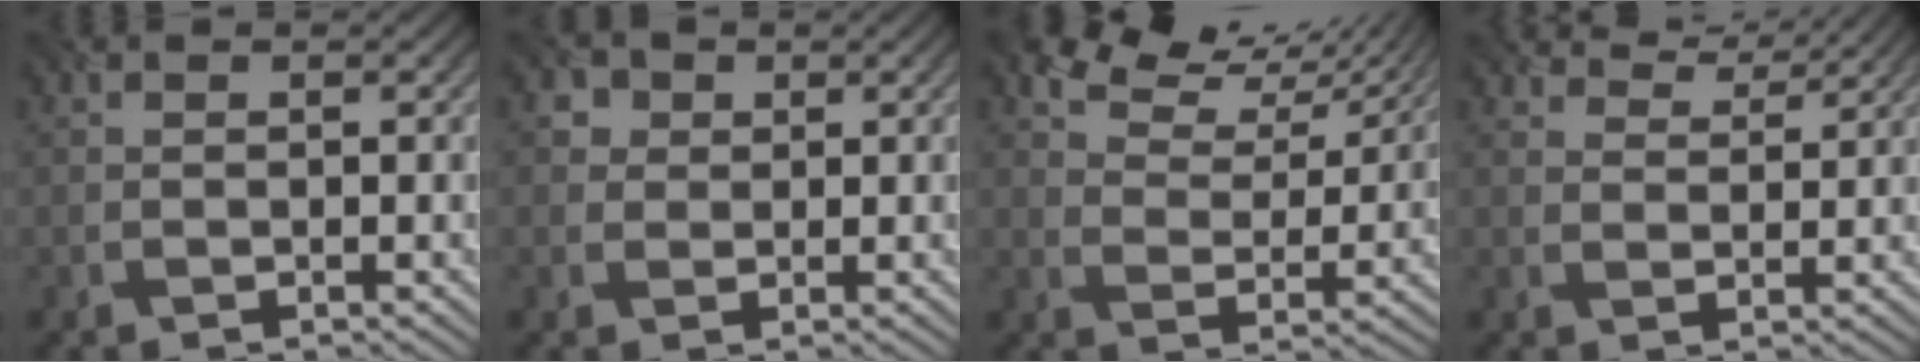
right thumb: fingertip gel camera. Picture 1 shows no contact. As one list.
[{"total": 3.1, "force": [1.4, 2.7, 0.7], "torque": [-0.022, -0.006, 0.013]}, {"total": 8.8, "force": [7.5, 3.1, 3.5], "torque": [-0.079, 0.008, 0.117]}, {"total": 3.5, "force": [3.4, 0.6, 0.6], "torque": [-0.020, -0.005, 0.065]}]